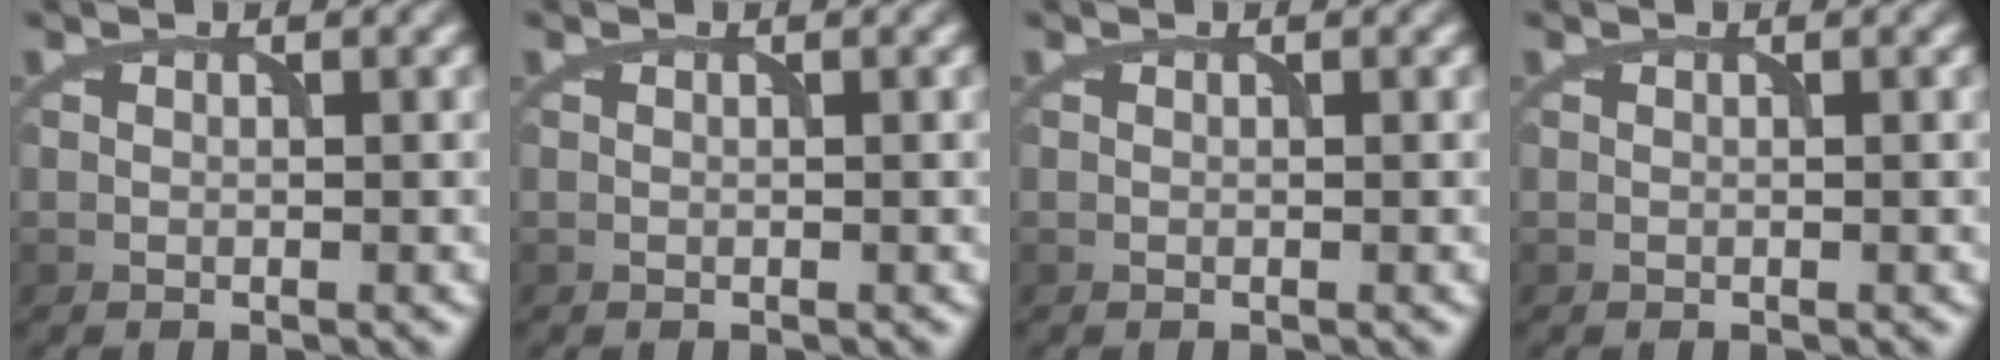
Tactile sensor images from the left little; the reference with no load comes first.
{"total": 0.0}
{"total": 0.0}
{"total": 0.0}